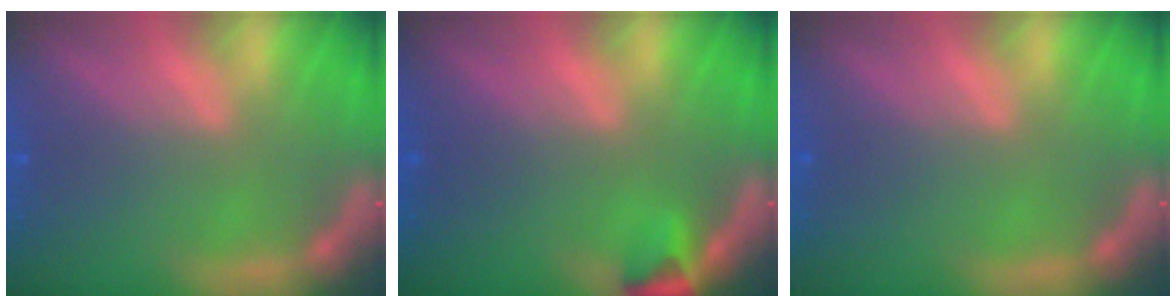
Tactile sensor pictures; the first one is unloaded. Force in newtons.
{"total": 1.9}
{"total": 0.0}